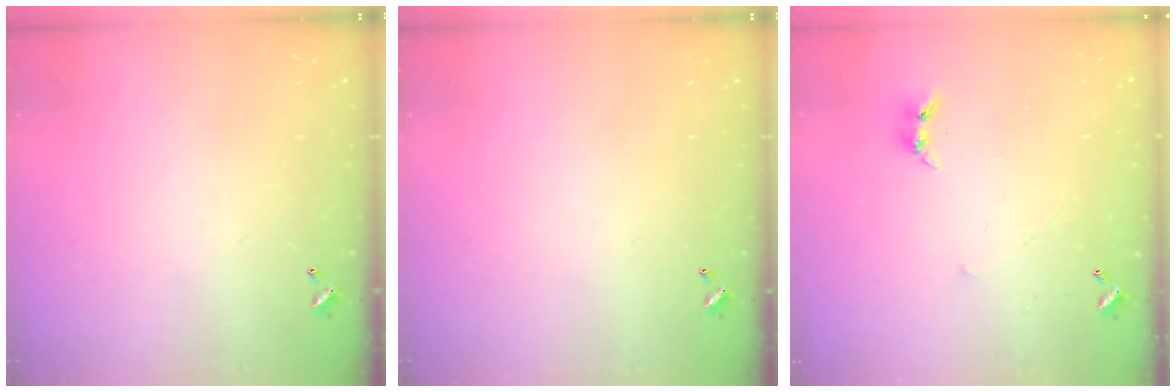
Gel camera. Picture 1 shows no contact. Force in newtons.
{"total": 0.0}
{"total": 2.4, "press": 2.3, "slide": 0.4}